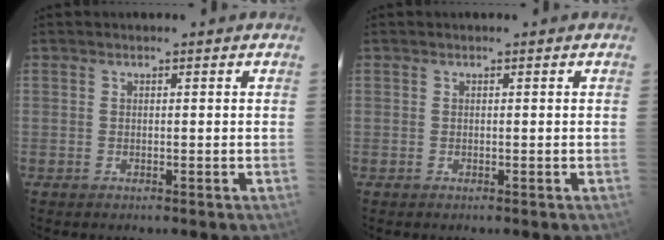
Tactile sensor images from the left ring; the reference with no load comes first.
{"total": 0.0}